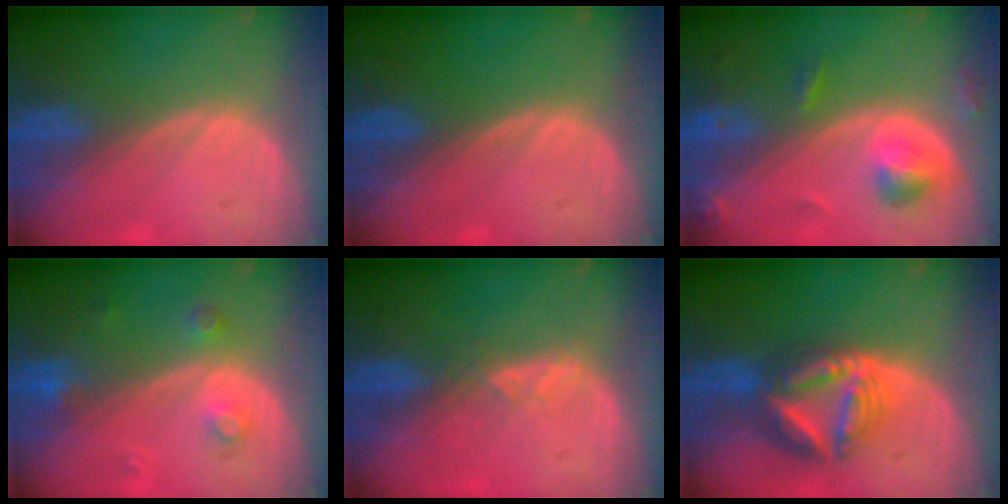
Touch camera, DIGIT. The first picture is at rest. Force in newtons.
{"total": 0.0}
{"total": 5.2, "press": 4.9, "slide": 1.8}
{"total": 3.4, "press": 3.1, "slide": 1.2}
{"total": 2.0, "press": 1.9, "slide": 0.7}
{"total": 8.1, "press": 8.1, "slide": 0.8}